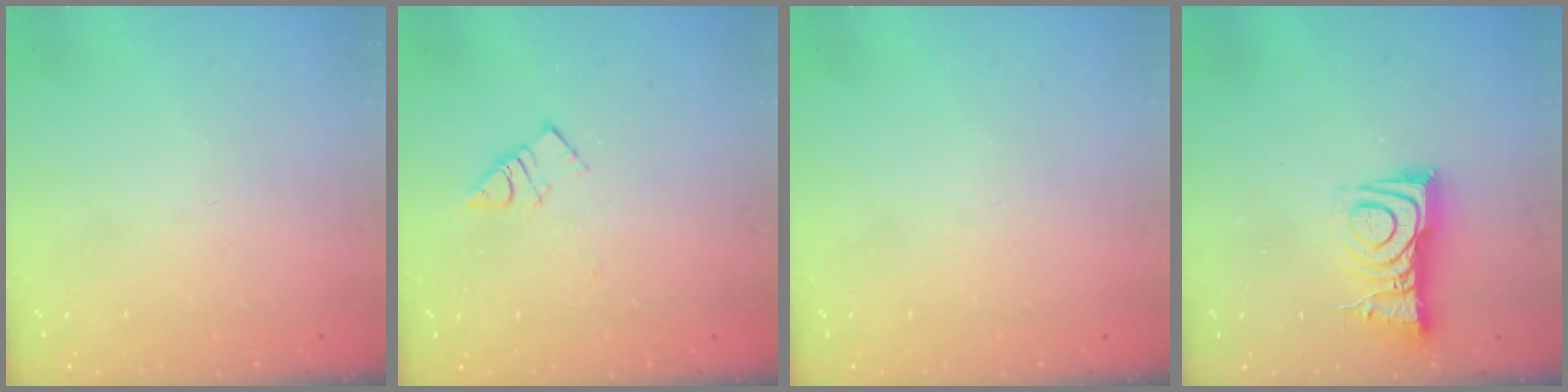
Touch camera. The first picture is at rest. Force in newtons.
{"total": 3.9, "press": 3.9, "slide": 0.5}
{"total": 0.0}
{"total": 8.3, "press": 8.3, "slide": 0.7}